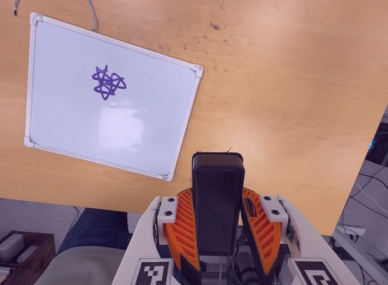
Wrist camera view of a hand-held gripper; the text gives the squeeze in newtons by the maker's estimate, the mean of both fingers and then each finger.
{"total": 8.5, "left": 6.7, "right": 10.2}